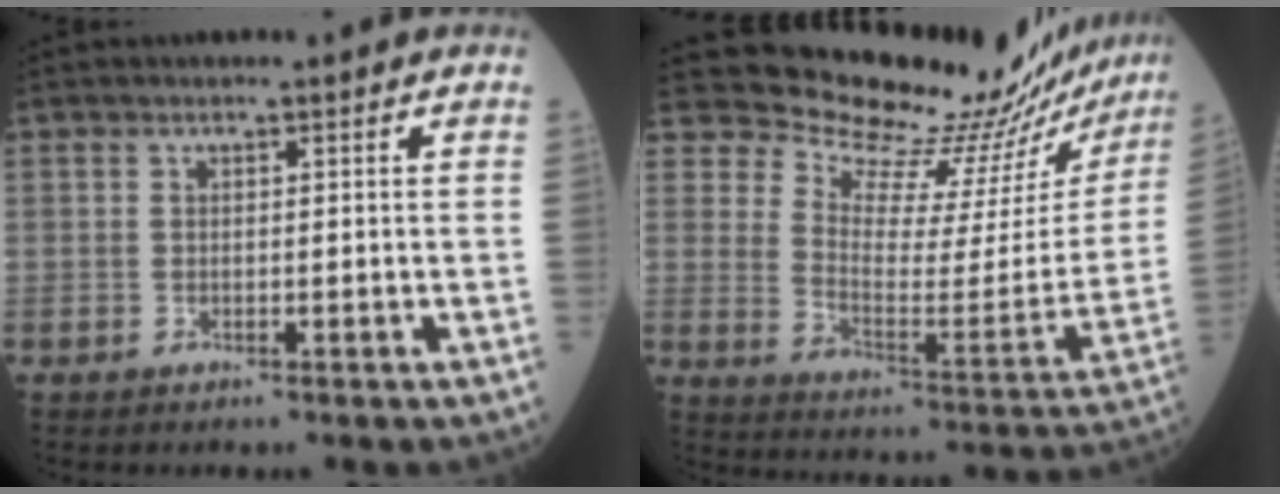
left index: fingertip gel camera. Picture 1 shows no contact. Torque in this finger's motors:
{"motor_torque": [0.99, -1.15, 0.12, -0.03]}